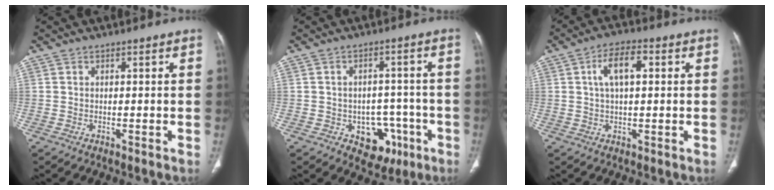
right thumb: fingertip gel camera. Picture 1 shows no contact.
{"total": 8.8, "force": [-3.6, 6.6, 4.5], "torque": [-0.021, 0.032, -0.036]}
{"total": 7.2, "force": [1.8, 3.3, 6.2], "torque": [-0.111, 0.010, 0.030]}